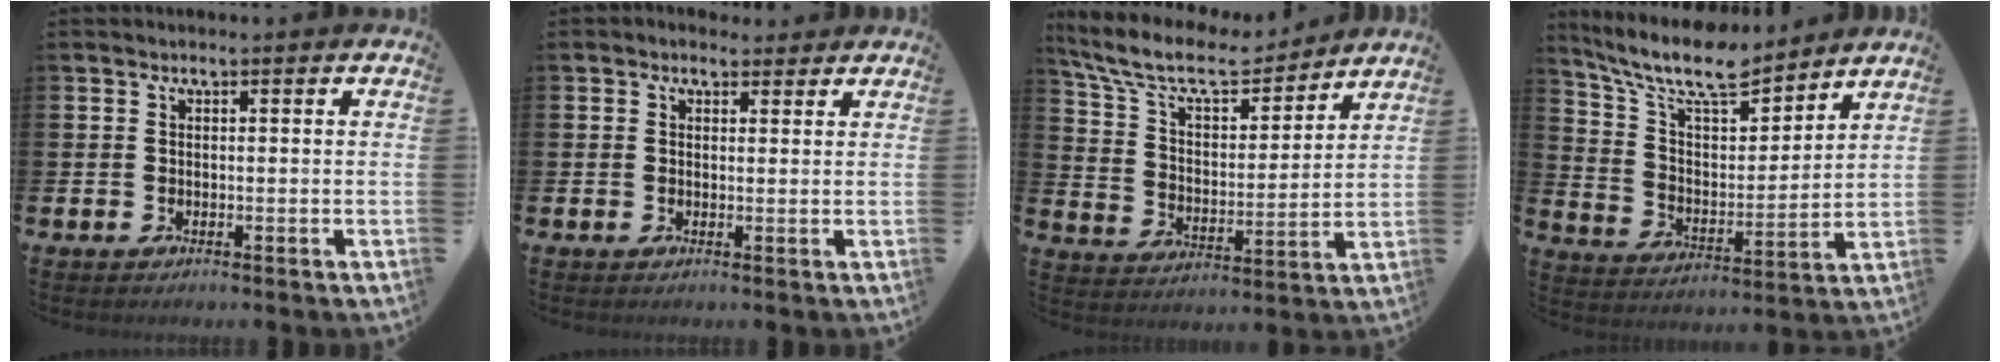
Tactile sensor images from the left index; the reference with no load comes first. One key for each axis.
{"total": 1.6, "fx": 1.4, "fy": 0.9, "fz": 0.1, "tx": 0.005, "ty": 0.002, "tz": 0.022}
{"total": 10.5, "fx": 9.2, "fy": 3.1, "fz": 3.9, "tx": -0.114, "ty": -0.057, "tz": 0.159}
{"total": 10.6, "fx": 9.4, "fy": 2.4, "fz": 4.2, "tx": -0.117, "ty": -0.058, "tz": 0.164}